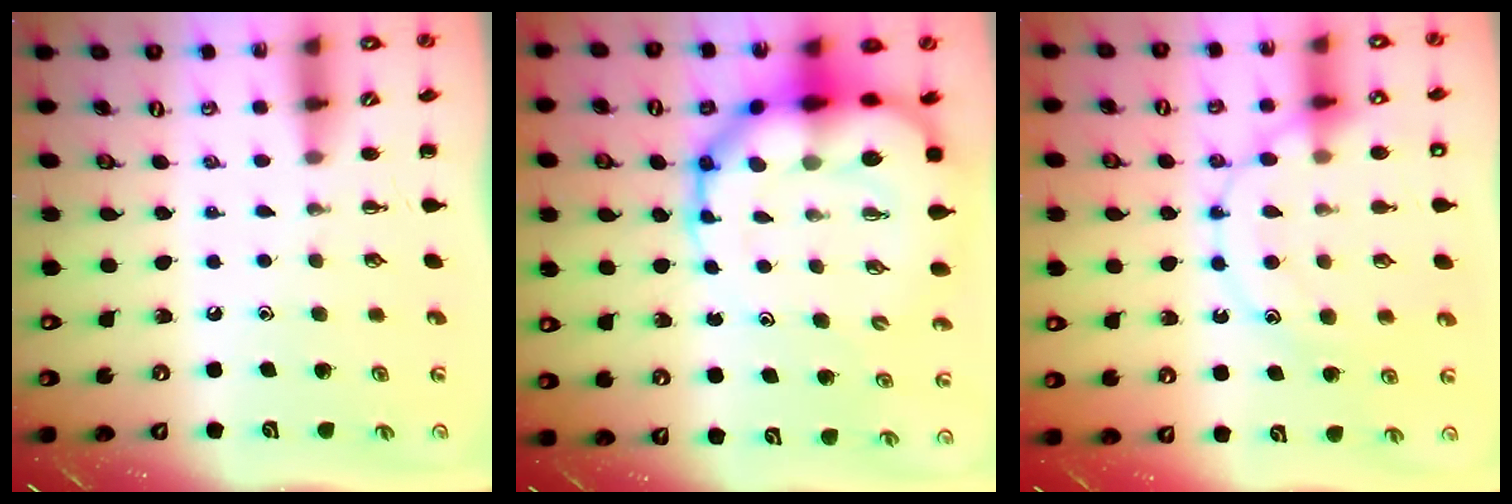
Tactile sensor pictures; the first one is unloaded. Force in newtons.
{"total": 19.4, "press": 18.7, "slide": 5.1}
{"total": 16.7, "press": 16.6, "slide": 1.5}